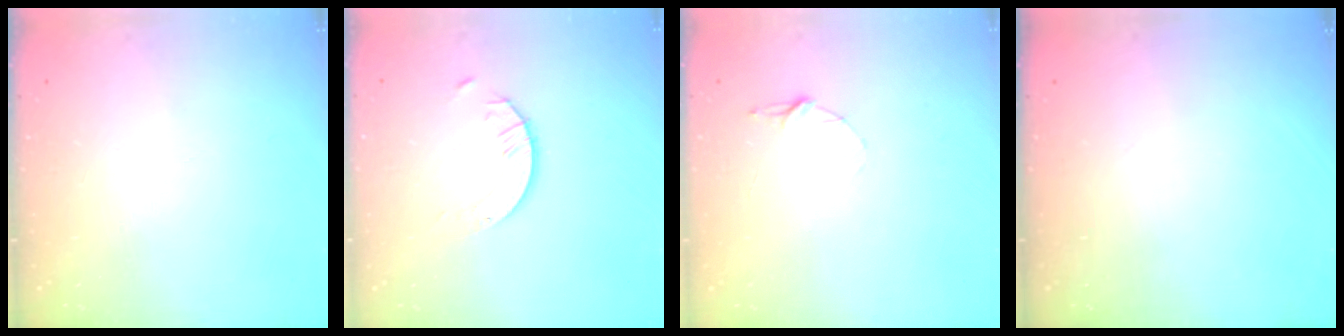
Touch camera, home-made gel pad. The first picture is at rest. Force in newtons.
{"total": 2.1, "press": 2.1, "slide": 0.2}
{"total": 4.7, "press": 4.7, "slide": 0.5}
{"total": 0.0}